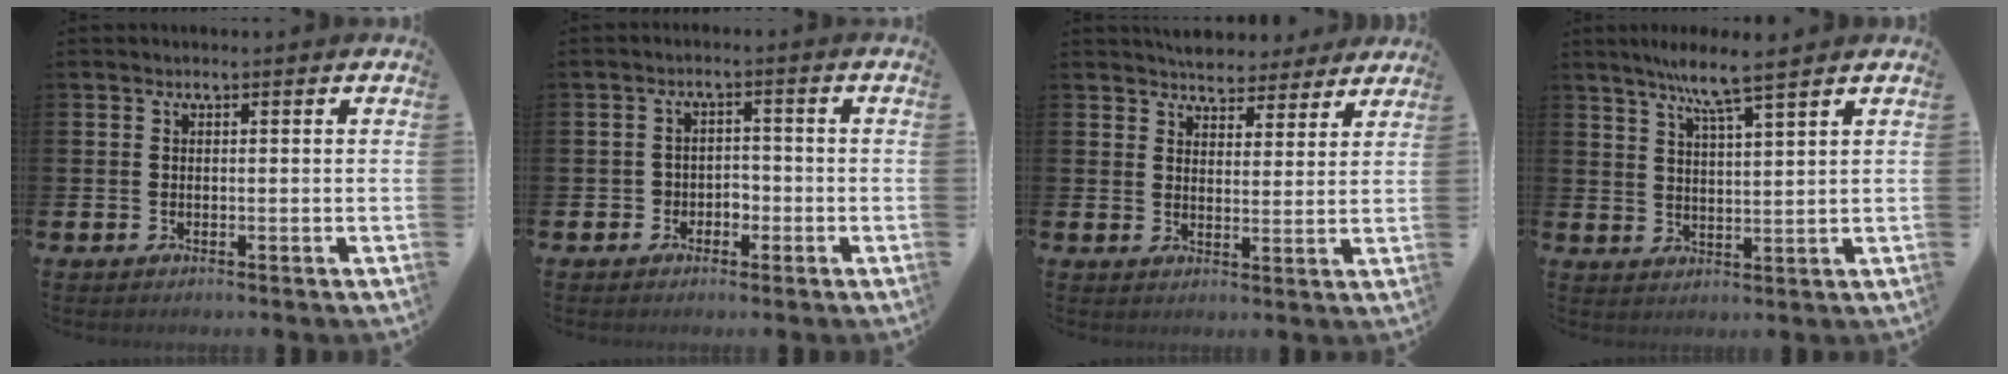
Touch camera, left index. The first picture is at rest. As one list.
[{"total": 2.5, "force": [-1.5, 1.9, 0.4], "torque": [-0.015, 0.006, -0.036]}, {"total": 5.0, "force": [4.8, 1.5, 0.1], "torque": [-0.010, -0.031, 0.085]}, {"total": 6.6, "force": [5.7, -0.1, 3.4], "torque": [-0.077, -0.018, 0.098]}]